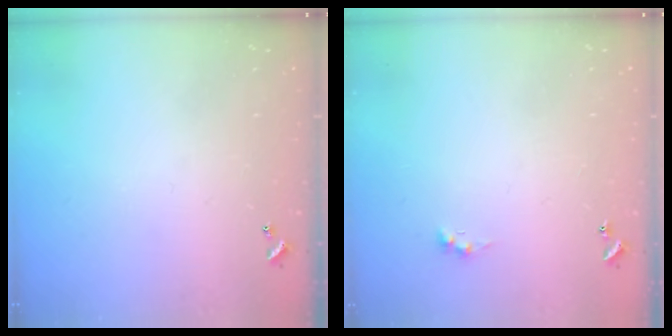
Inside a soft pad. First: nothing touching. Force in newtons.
{"total": 0.8, "press": 0.7, "slide": 0.4}